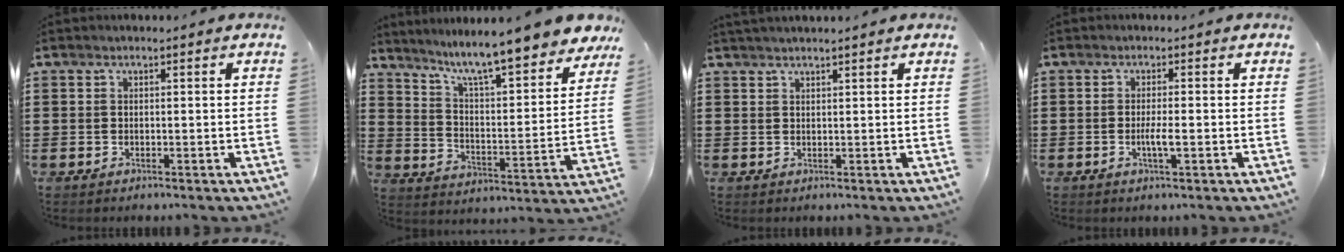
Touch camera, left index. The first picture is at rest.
{"total": 8.7, "force": [7.6, -0.3, 4.2], "torque": [-0.104, -0.062, 0.121]}
{"total": 1.2, "force": [1.1, -0.1, 0.4], "torque": [-0.008, 0.000, 0.022]}
{"total": 2.7, "force": [-0.6, 0.4, 2.6], "torque": [-0.047, -0.001, -0.010]}